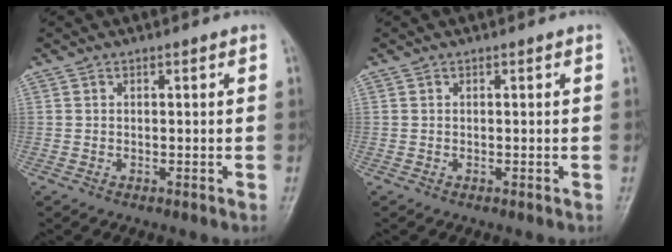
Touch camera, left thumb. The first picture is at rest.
{"total": 0.0}